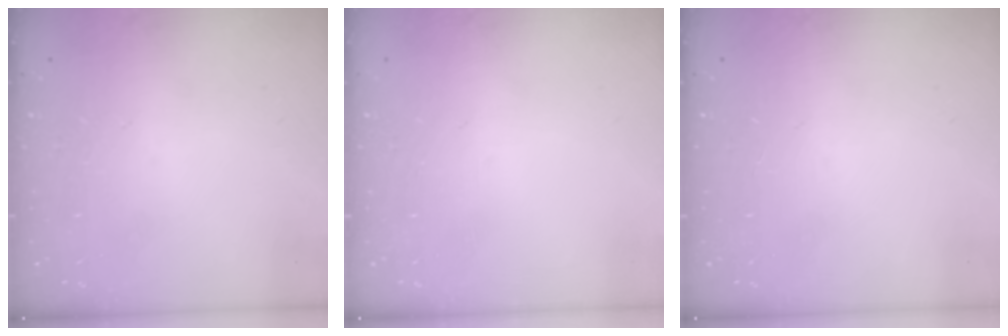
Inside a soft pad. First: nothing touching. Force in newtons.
{"total": 0.0}
{"total": 0.0}